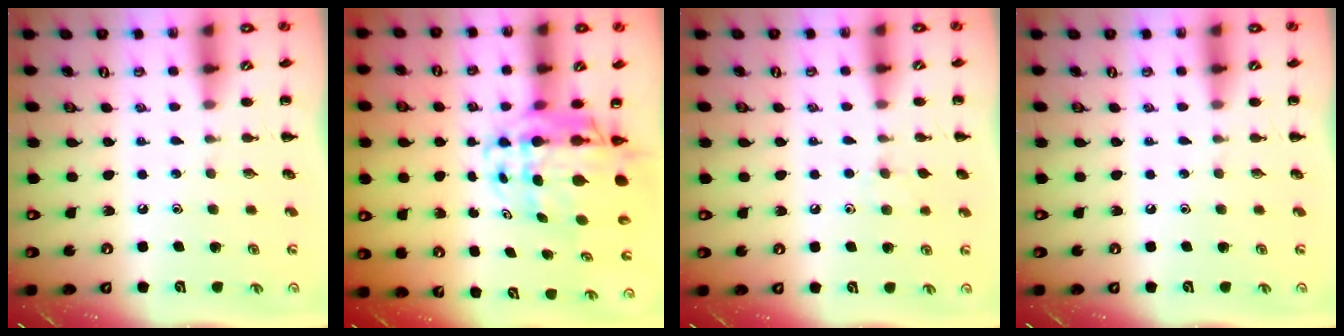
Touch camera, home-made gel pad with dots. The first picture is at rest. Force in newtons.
{"total": 9.5, "press": 9.0, "slide": 3.0}
{"total": 5.3, "press": 5.1, "slide": 1.6}
{"total": 0.0}